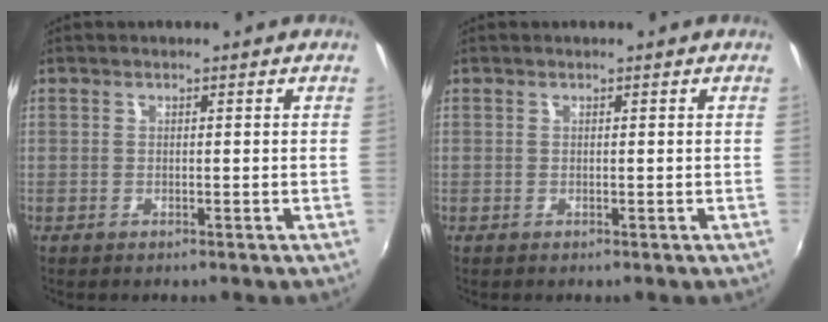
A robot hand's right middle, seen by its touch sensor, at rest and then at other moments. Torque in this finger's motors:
{"motor_torque": [0.00, 0.00, 0.00, 0.00]}